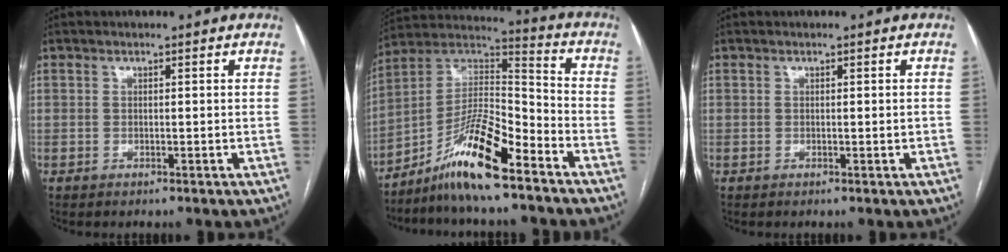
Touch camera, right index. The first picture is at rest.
{"total": 13.3, "force": [-9.0, 1.6, 9.7], "torque": [-0.185, 0.015, -0.163]}
{"total": 0.6, "force": [0.0, 0.1, 0.6], "torque": [-0.011, 0.001, 0.003]}